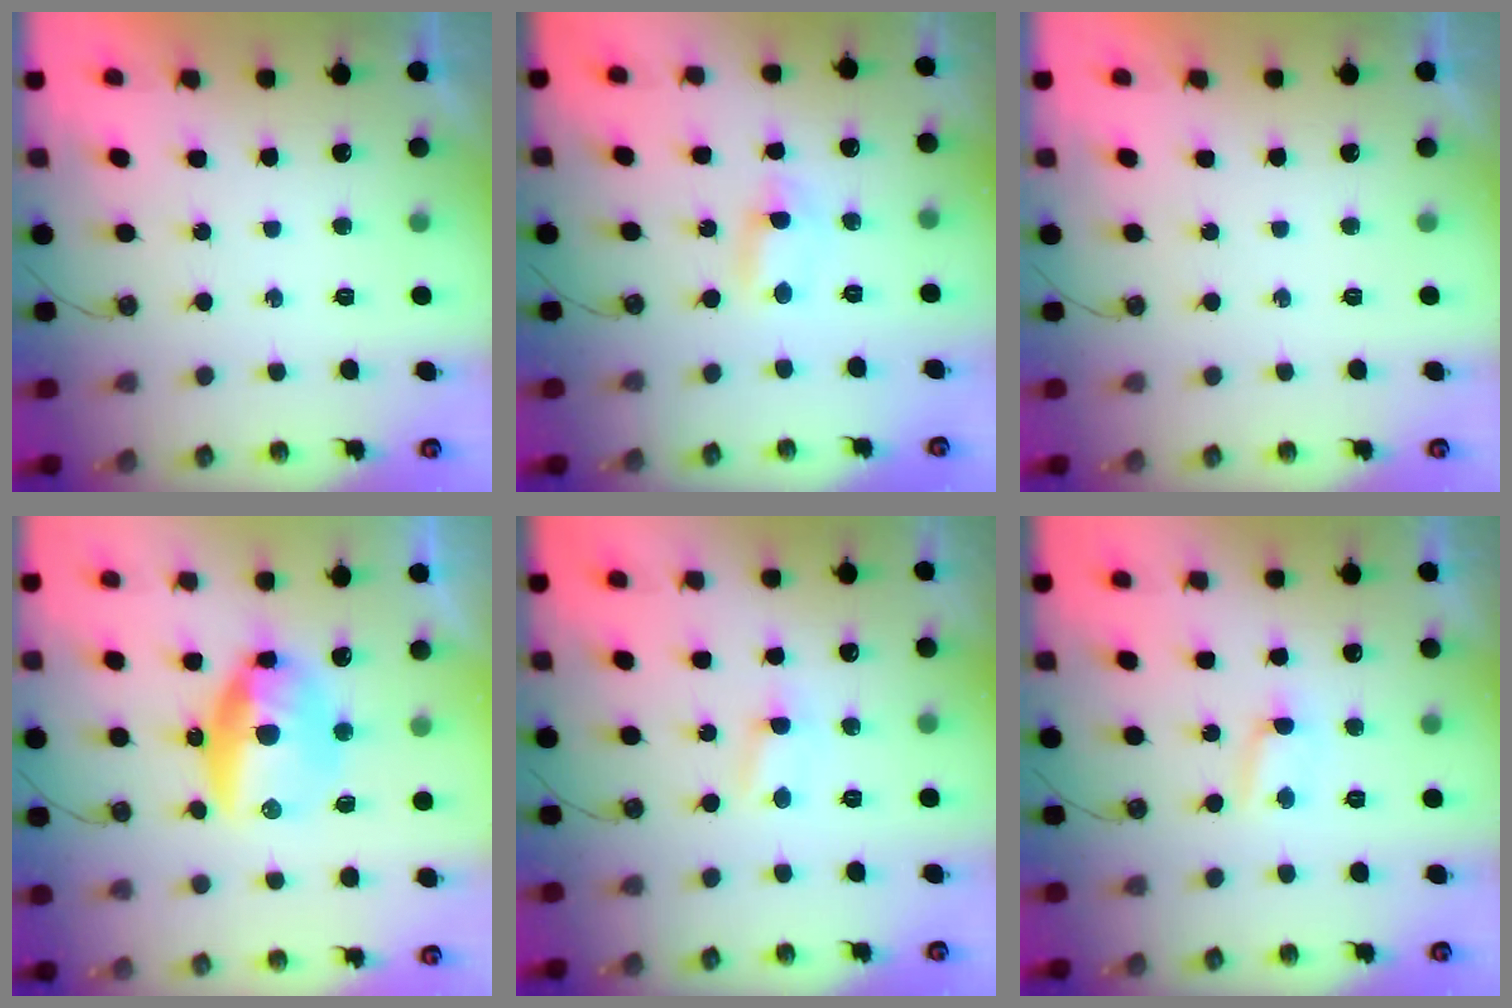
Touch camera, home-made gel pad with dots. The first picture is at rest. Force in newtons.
{"total": 1.2, "press": 1.0, "slide": 0.6}
{"total": 0.0}
{"total": 16.8, "press": 14.7, "slide": 8.2}
{"total": 1.9, "press": 1.9, "slide": 0.2}
{"total": 2.4, "press": 2.4, "slide": 0.3}